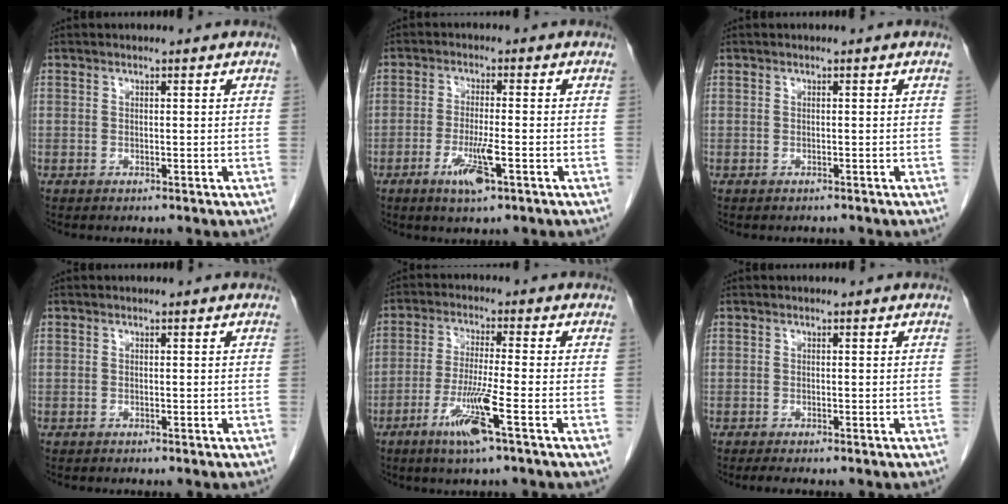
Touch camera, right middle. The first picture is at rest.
{"total": 5.3, "force": [-2.5, 0.4, 4.6], "torque": [-0.092, -0.010, -0.045]}
{"total": 0.7, "force": [-0.7, 0.2, 0.0], "torque": [-0.008, -0.001, -0.011]}
{"total": 0.0}
{"total": 7.5, "force": [-3.6, -0.8, 6.6], "torque": [-0.129, -0.018, -0.073]}
{"total": 1.6, "force": [-1.3, 0.1, 0.9], "torque": [-0.015, -0.005, -0.016]}